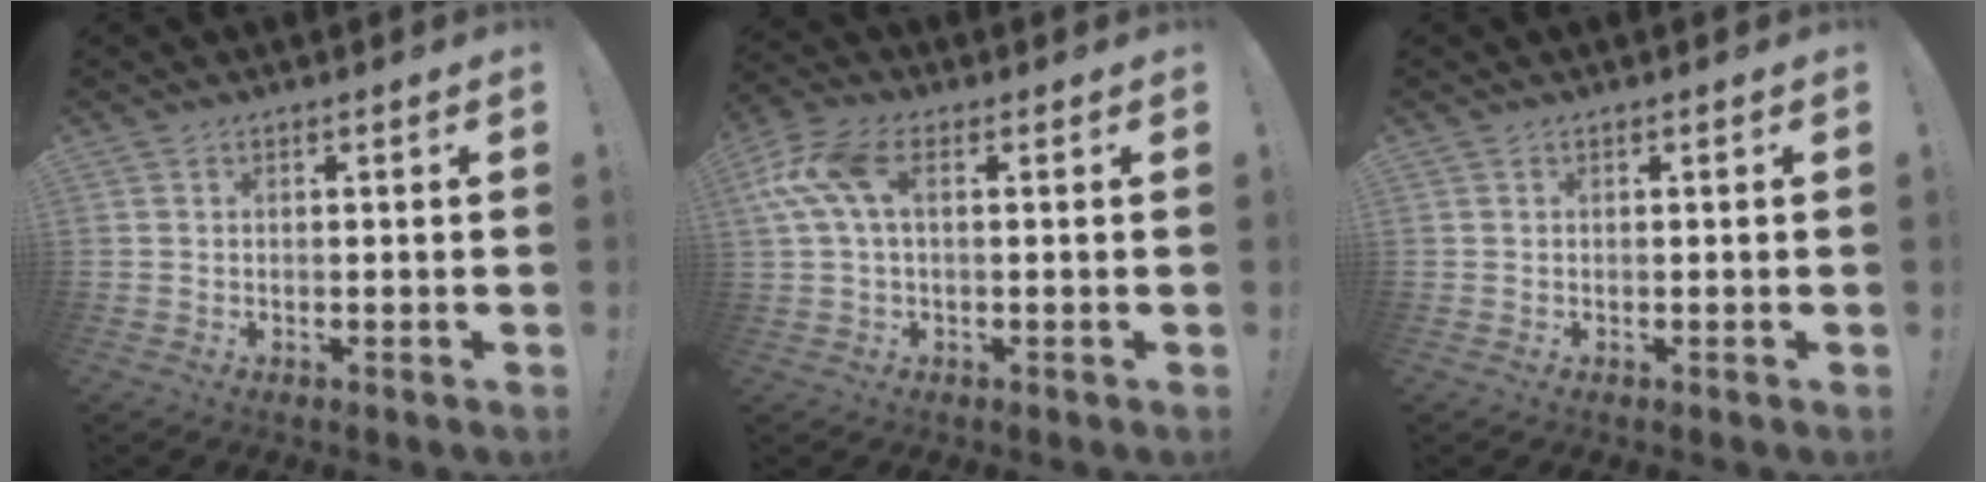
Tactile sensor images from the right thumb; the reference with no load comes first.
{"total": 10.7, "force": [2.0, 5.4, 9.0], "torque": [-0.194, 0.010, 0.044]}
{"total": 0.0}